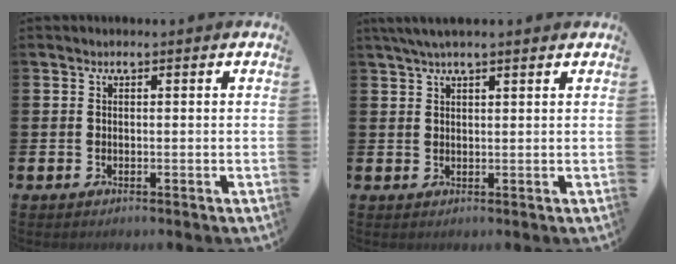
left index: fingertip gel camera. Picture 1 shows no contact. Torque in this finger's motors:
{"motor_torque": [0.19, -0.64, 0.74, 0.21]}